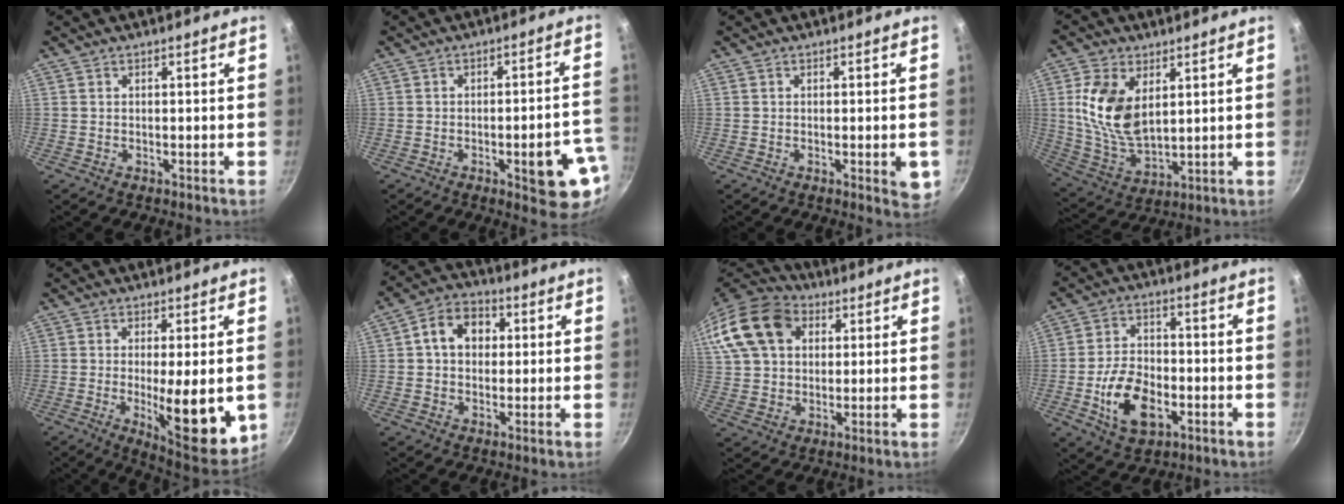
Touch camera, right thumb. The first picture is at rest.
{"total": 12.0, "force": [-3.9, 3.8, 10.7], "torque": [-0.105, 0.024, -0.045]}
{"total": 4.3, "force": [-0.9, 1.3, 4.0], "torque": [-0.046, -0.006, -0.012]}
{"total": 13.4, "force": [3.6, 7.8, 10.2], "torque": [-0.193, -0.026, 0.081]}
{"total": 14.9, "force": [-2.1, 4.3, 14.1], "torque": [-0.177, -0.012, -0.019]}
{"total": 8.8, "force": [1.6, 6.8, 5.3], "torque": [-0.058, 0.016, 0.011]}
{"total": 20.6, "force": [7.3, 15.2, 11.9], "torque": [-0.252, 0.027, 0.126]}
{"total": 12.2, "force": [-3.8, 7.4, 8.9], "torque": [-0.148, 0.018, -0.065]}